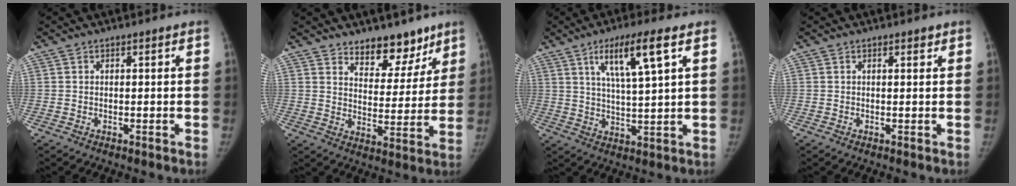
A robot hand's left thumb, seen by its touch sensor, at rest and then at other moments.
{"total": 10.4, "force": [7.8, 5.4, 4.1], "torque": [-0.012, -0.052, 0.122]}
{"total": 10.6, "force": [5.0, 1.4, 9.2], "torque": [-0.166, -0.019, 0.092]}
{"total": 0.9, "force": [0.7, 0.4, 0.5], "torque": [-0.006, -0.004, 0.010]}